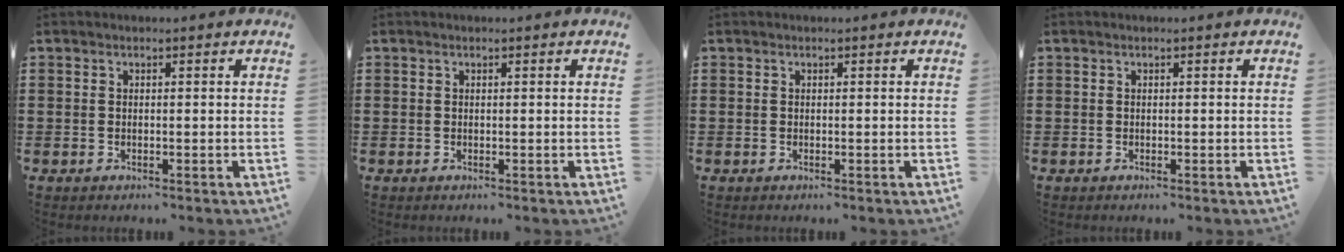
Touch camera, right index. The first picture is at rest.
{"total": 0.0}
{"total": 0.0}
{"total": 0.0}